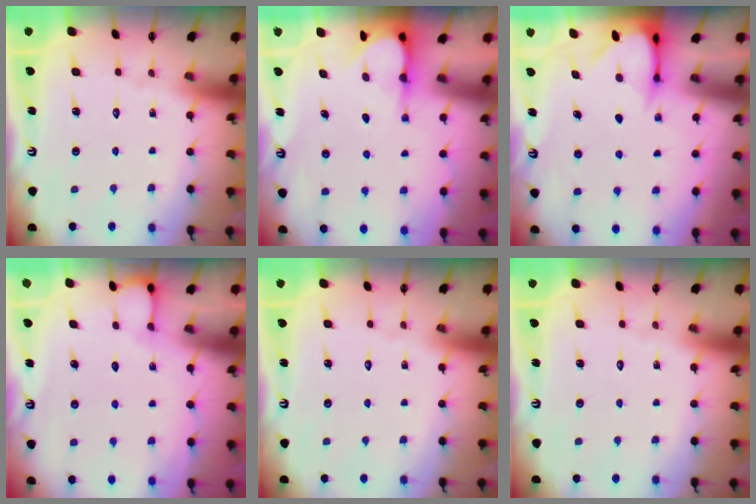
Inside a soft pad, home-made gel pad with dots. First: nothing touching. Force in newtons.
{"total": 4.0, "press": 4.0, "slide": 0.3}
{"total": 3.3, "press": 3.3, "slide": 0.3}
{"total": 2.7, "press": 2.7, "slide": 0.3}
{"total": 0.0}
{"total": 0.0}